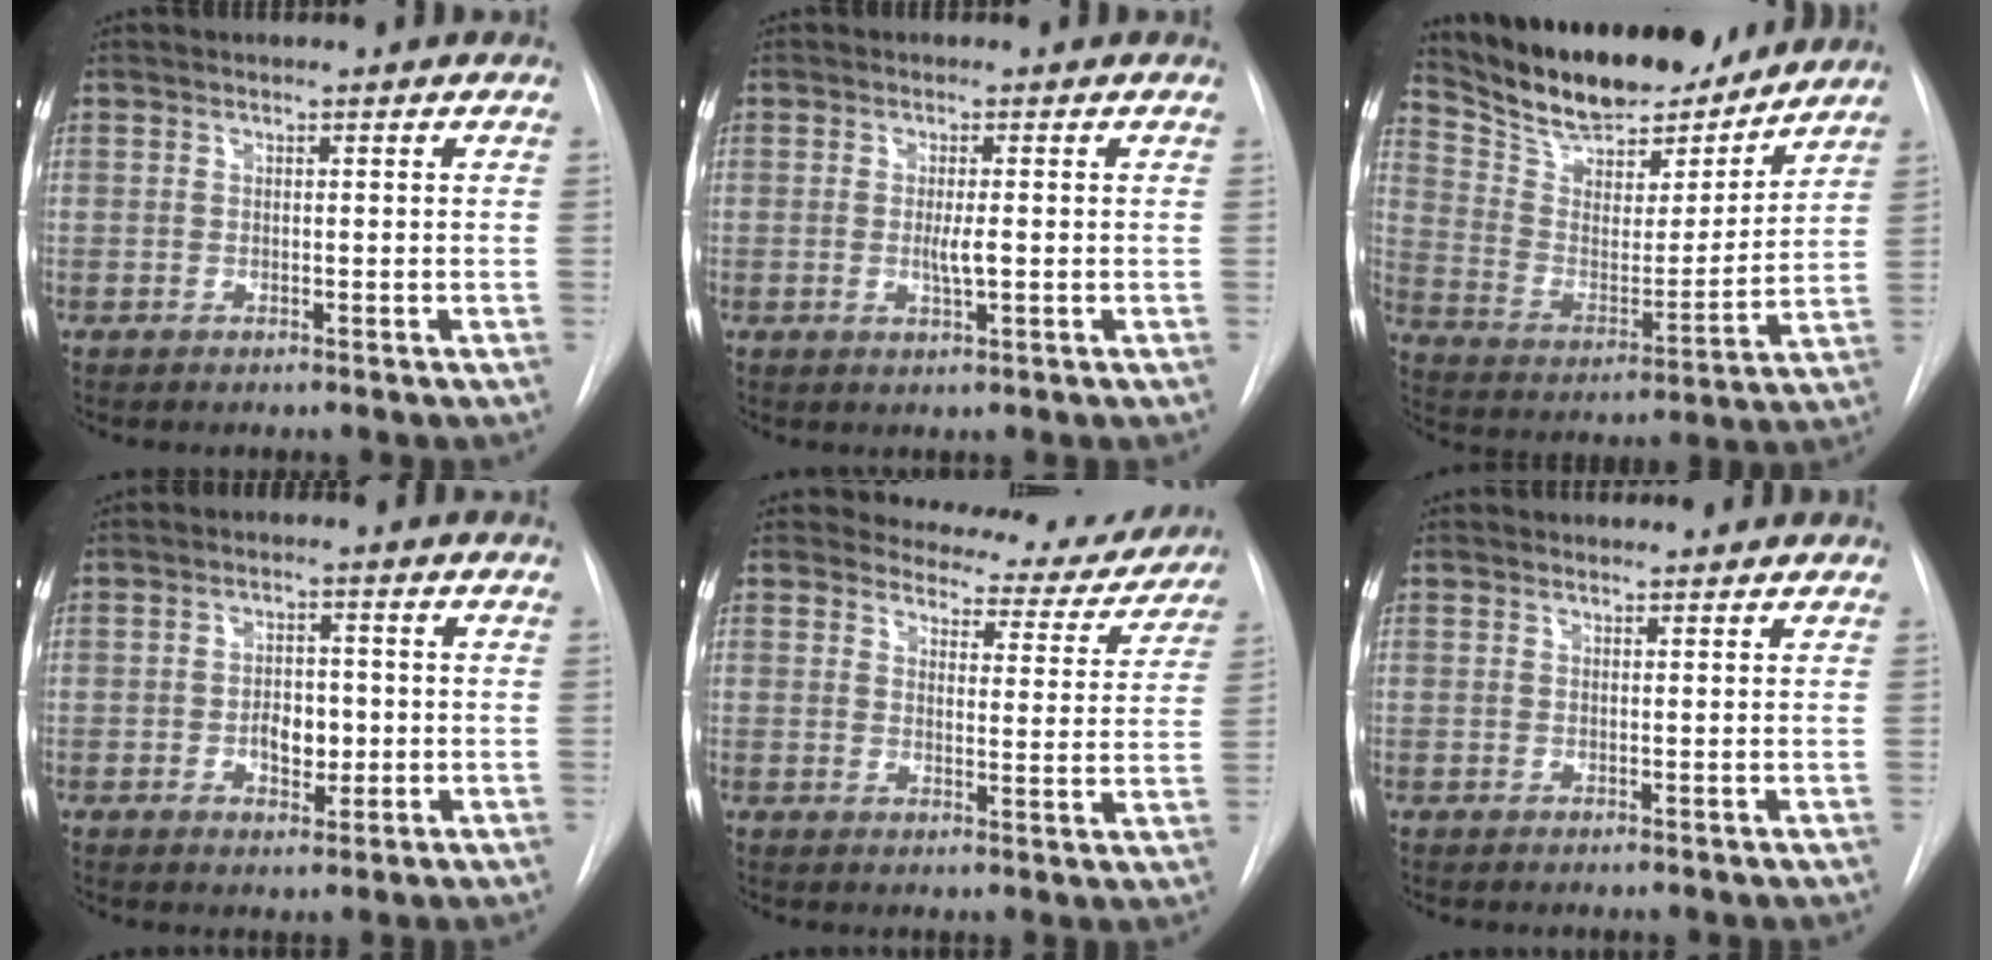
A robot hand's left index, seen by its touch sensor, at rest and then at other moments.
{"total": 2.2, "force": [-0.2, 0.3, 2.2], "torque": [-0.043, -0.004, -0.004]}
{"total": 19.8, "force": [17.7, 5.1, 7.2], "torque": [-0.124, -0.007, 0.290]}
{"total": 4.3, "force": [-0.6, 2.7, 3.3], "torque": [-0.048, 0.004, -0.006]}
{"total": 13.3, "force": [12.6, 4.1, 1.5], "torque": [0.010, -0.036, 0.127]}
{"total": 1.5, "force": [1.4, 0.4, 0.0], "torque": [-0.006, 0.012, 0.023]}